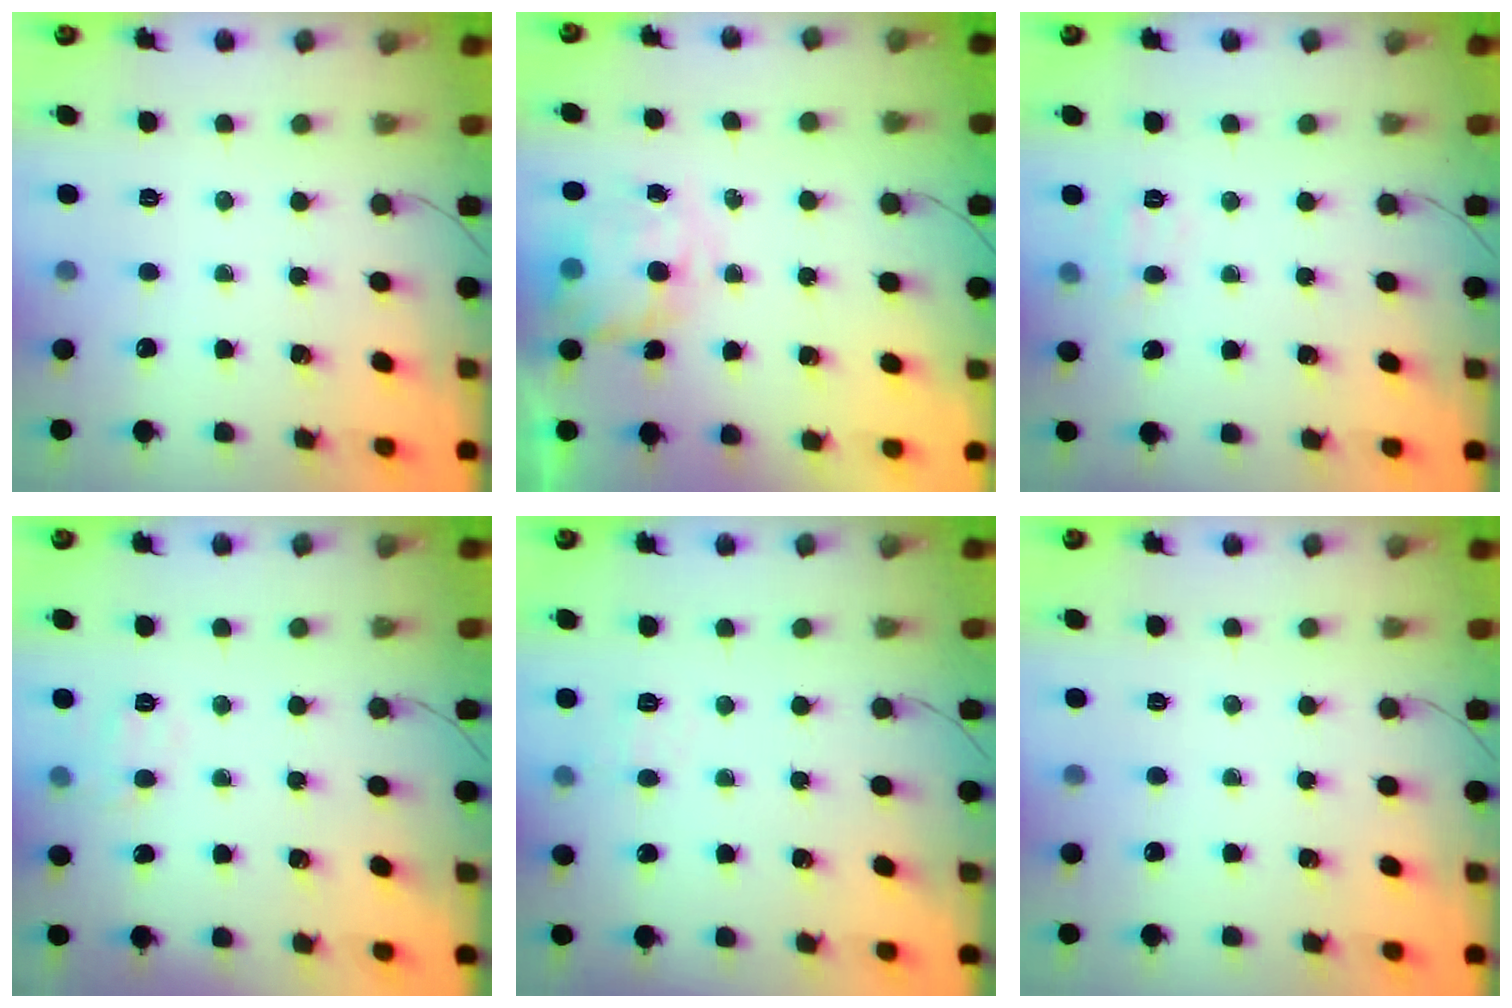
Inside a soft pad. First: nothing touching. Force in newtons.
{"total": 5.5, "press": 5.5, "slide": 0.6}
{"total": 6.6, "press": 6.3, "slide": 1.6}
{"total": 6.8, "press": 6.7, "slide": 0.9}
{"total": 5.7, "press": 5.5, "slide": 1.4}
{"total": 0.0}